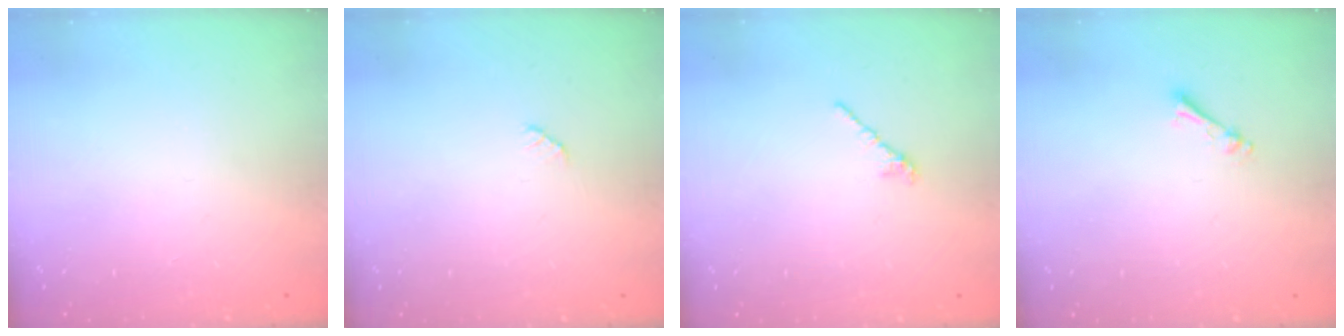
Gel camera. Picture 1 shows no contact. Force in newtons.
{"total": 2.5, "press": 2.5, "slide": 0.4}
{"total": 2.4, "press": 2.3, "slide": 0.7}
{"total": 2.5, "press": 2.5, "slide": 0.4}